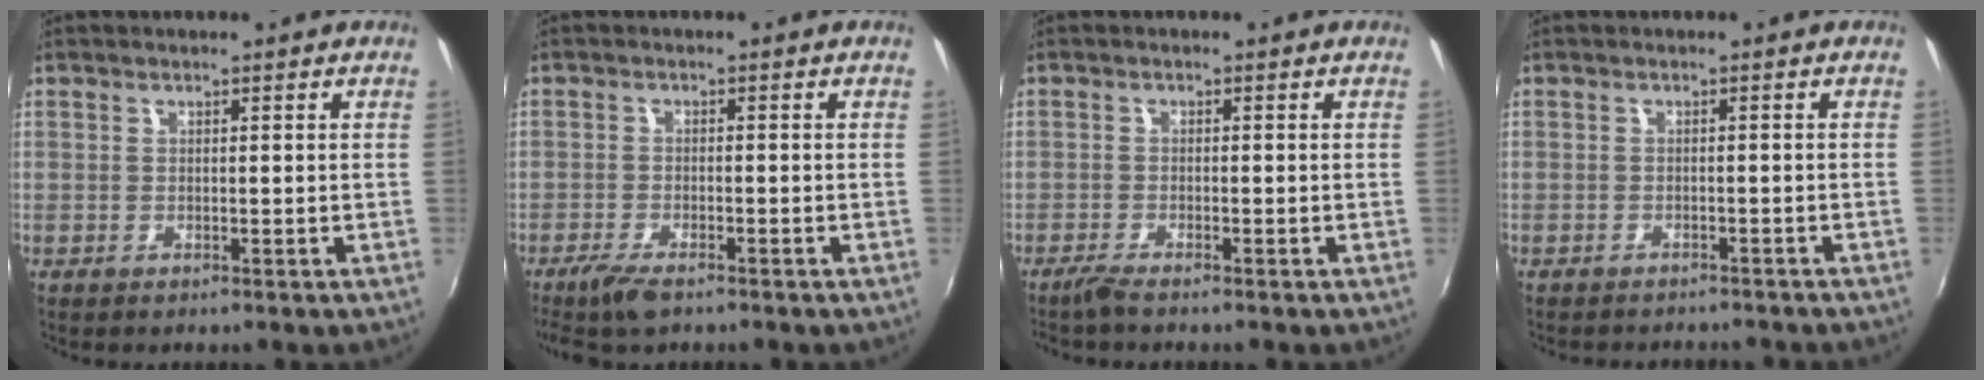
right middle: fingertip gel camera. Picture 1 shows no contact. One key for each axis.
{"total": 4.9, "fx": -3.7, "fy": 1.3, "fz": 2.9, "tx": -0.077, "ty": -0.014, "tz": -0.072}
{"total": 2.3, "fx": -2.0, "fy": 0.0, "fz": 1.1, "tx": -0.035, "ty": -0.005, "tz": -0.041}
{"total": 5.8, "fx": -5.3, "fy": 1.4, "fz": 1.9, "tx": -0.046, "ty": -0.013, "tz": -0.071}